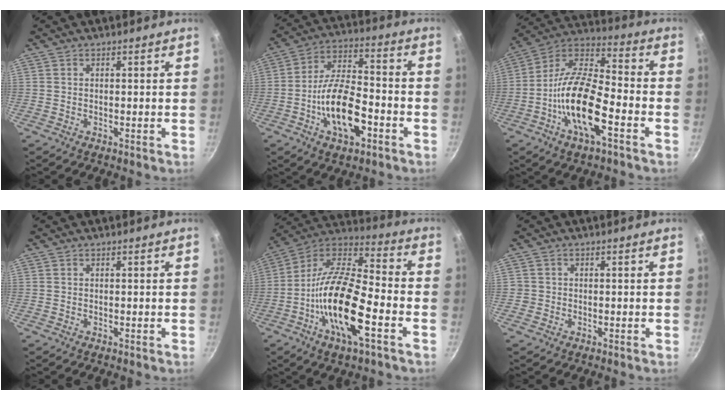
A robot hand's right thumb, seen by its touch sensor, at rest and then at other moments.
{"total": 14.5, "force": [-5.1, 6.6, 11.8], "torque": [-0.199, 0.040, -0.097]}
{"total": 17.5, "force": [-6.1, 6.7, 14.9], "torque": [-0.271, 0.039, -0.133]}
{"total": 0.0}
{"total": 20.2, "force": [-6.5, 7.0, 17.8], "torque": [-0.329, 0.034, -0.141]}
{"total": 1.2, "force": [-0.3, 1.2, 0.2], "torque": [0.000, 0.003, -0.005]}